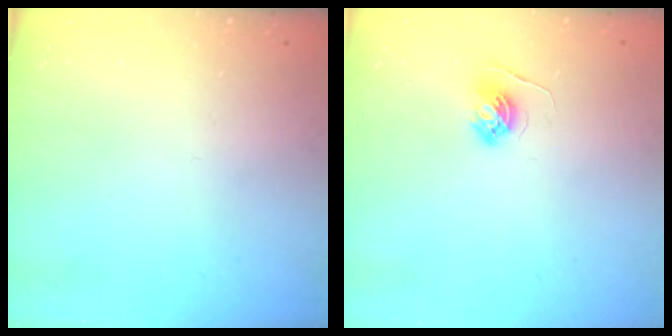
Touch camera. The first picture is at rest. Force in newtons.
{"total": 4.8, "press": 4.7, "slide": 0.5}